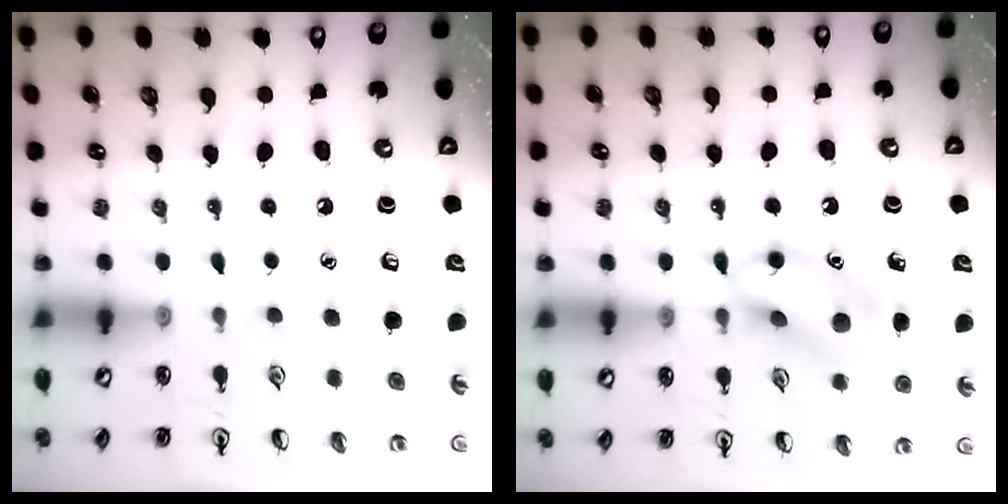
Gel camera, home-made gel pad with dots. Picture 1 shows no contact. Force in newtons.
{"total": 12.5, "press": 12.4, "slide": 1.0}